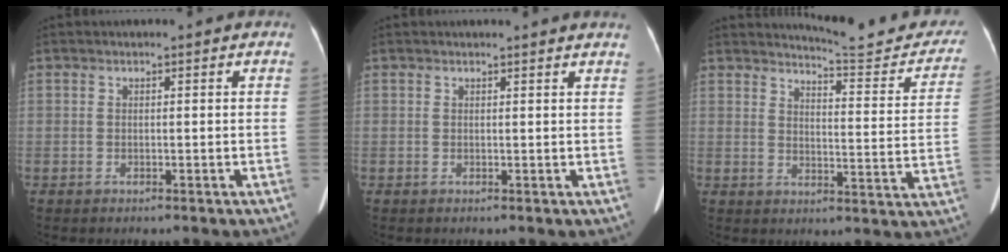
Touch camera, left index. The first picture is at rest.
{"total": 2.2, "force": [2.1, -0.3, 0.4], "torque": [-0.016, -0.009, 0.013]}
{"total": 14.8, "force": [14.3, 1.7, 3.4], "torque": [-0.025, -0.066, 0.157]}